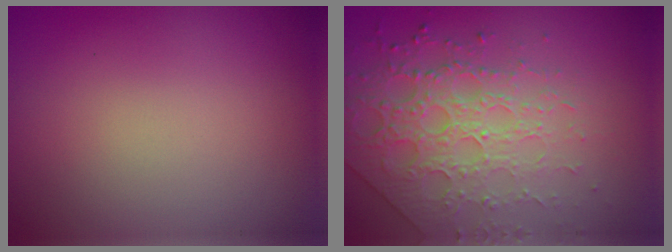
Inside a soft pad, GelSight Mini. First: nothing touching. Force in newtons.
{"total": 4.8, "press": 4.5, "slide": 1.6}